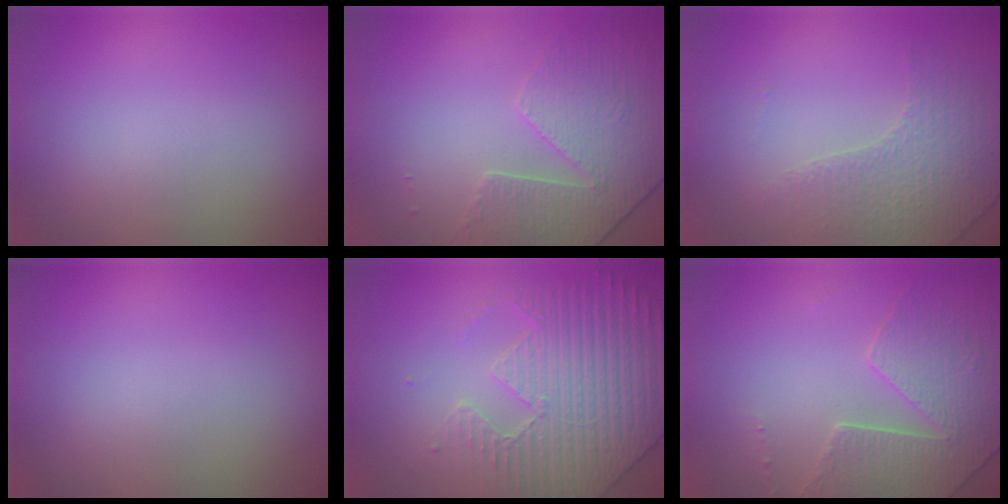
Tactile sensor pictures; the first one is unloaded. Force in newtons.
{"total": 4.3, "press": 3.4, "slide": 2.6}
{"total": 4.2, "press": 2.9, "slide": 3.1}
{"total": 0.0}
{"total": 6.6, "press": 5.7, "slide": 3.2}
{"total": 4.0, "press": 3.9, "slide": 1.0}